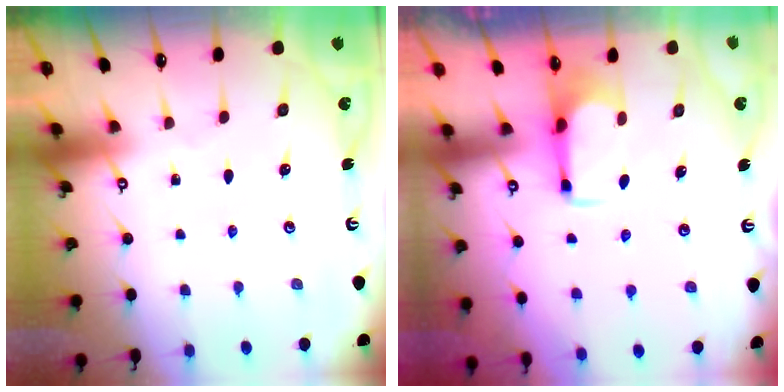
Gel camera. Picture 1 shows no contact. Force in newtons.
{"total": 2.8, "press": 2.8, "slide": 0.3}